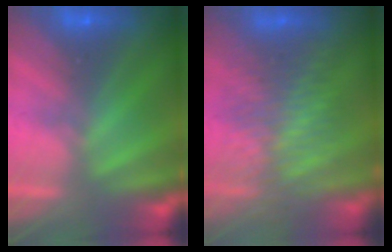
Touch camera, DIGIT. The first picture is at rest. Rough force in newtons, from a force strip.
{"total": 3.2}